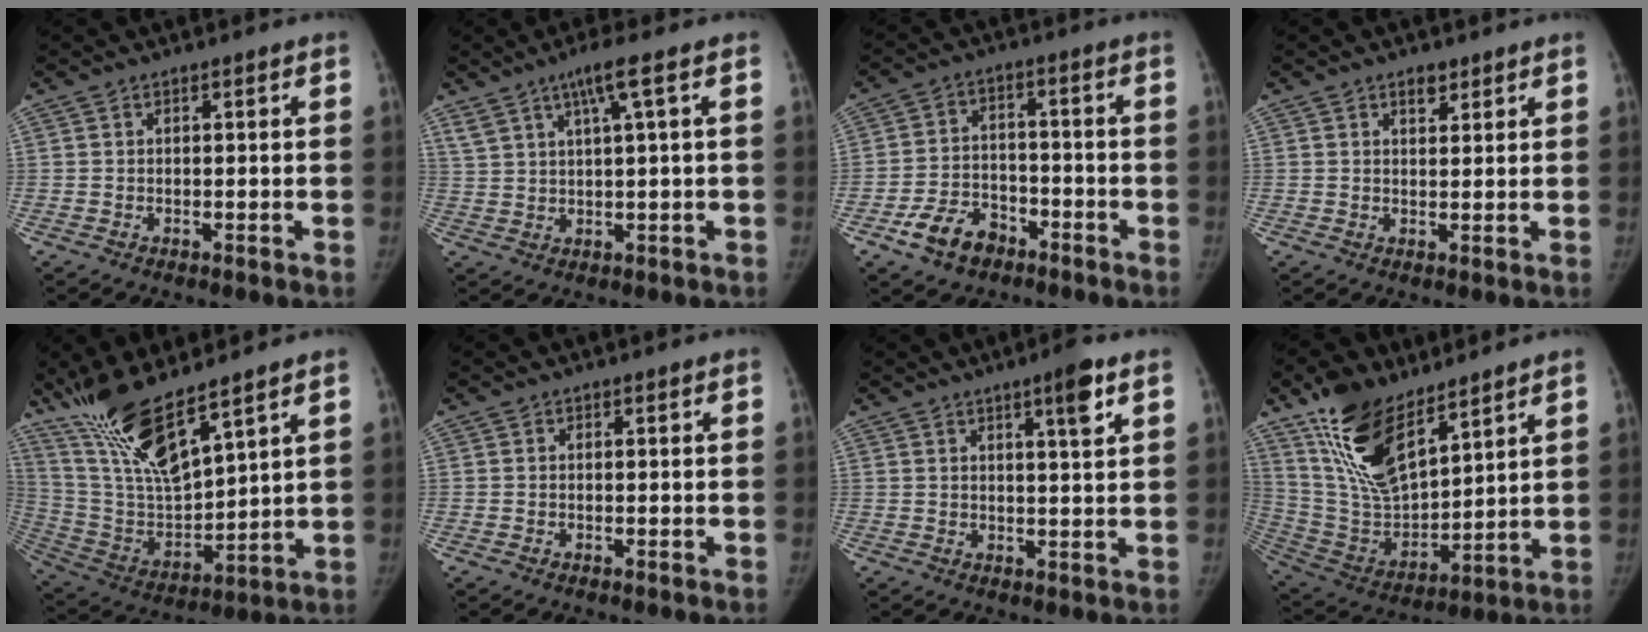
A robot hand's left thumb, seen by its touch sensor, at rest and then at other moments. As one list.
[{"total": 6.1, "force": [3.3, 0.1, 5.2], "torque": [-0.103, -0.004, 0.067]}, {"total": 8.7, "force": [-5.2, 5.7, 4.0], "torque": [-0.057, 0.032, -0.090]}, {"total": 2.6, "force": [1.8, 1.3, 1.4], "torque": [-0.011, -0.010, 0.029]}, {"total": 15.8, "force": [11.7, 3.4, 10.1], "torque": [-0.184, -0.060, 0.245]}, {"total": 0.0}, {"total": 5.9, "force": [3.2, 0.7, 4.8], "torque": [-0.067, -0.018, 0.047]}, {"total": 18.8, "force": [12.2, 8.1, 11.7], "torque": [-0.187, -0.062, 0.244]}]